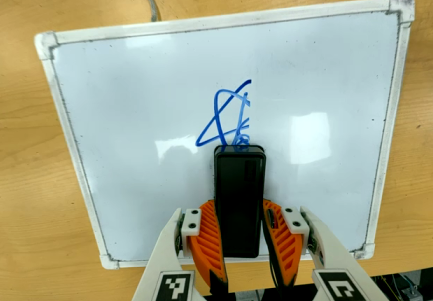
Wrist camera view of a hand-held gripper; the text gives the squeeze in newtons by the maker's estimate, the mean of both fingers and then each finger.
{"total": 7.4, "left": 5.1, "right": 9.8}